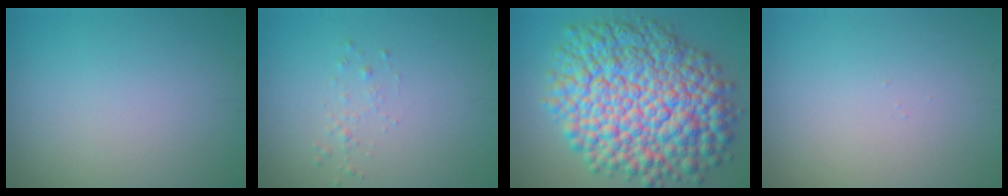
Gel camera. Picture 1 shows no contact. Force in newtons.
{"total": 0.8, "press": 0.8, "slide": 0.0}
{"total": 14.3, "press": 14.3, "slide": 0.3}
{"total": 0.0}